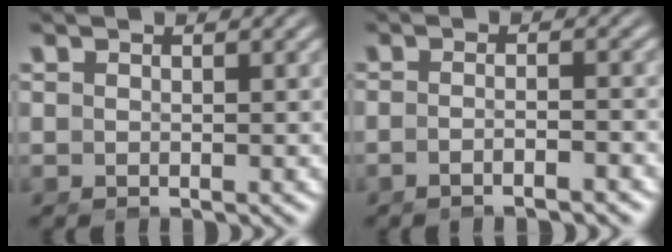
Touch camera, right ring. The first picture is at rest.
{"total": 2.5, "force": [-1.9, -0.4, 1.5], "torque": [-0.023, 0.002, -0.037]}